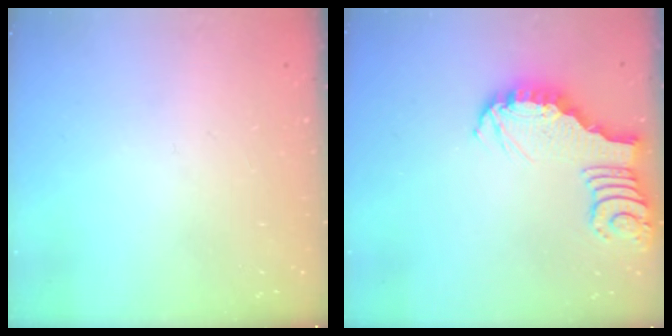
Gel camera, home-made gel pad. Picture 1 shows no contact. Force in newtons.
{"total": 3.3, "press": 3.3, "slide": 0.3}